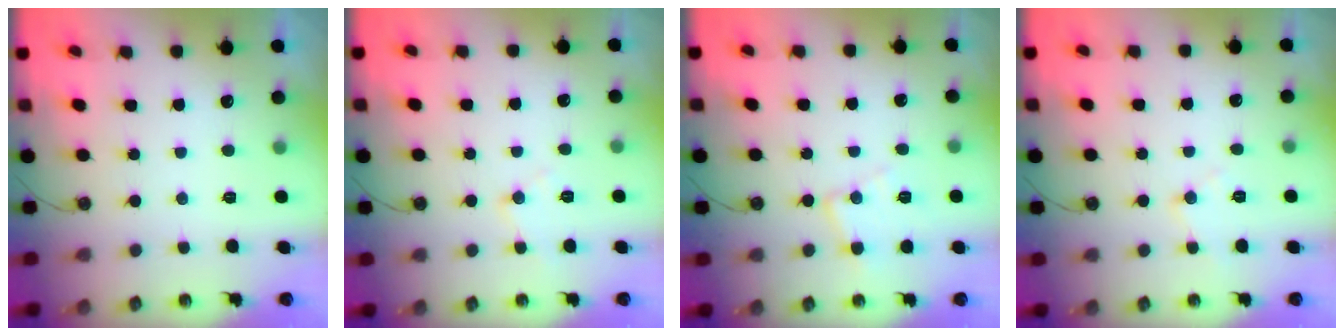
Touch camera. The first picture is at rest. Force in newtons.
{"total": 7.2, "press": 7.2, "slide": 0.6}
{"total": 10.0, "press": 10.0, "slide": 0.7}
{"total": 7.2, "press": 7.2, "slide": 0.6}